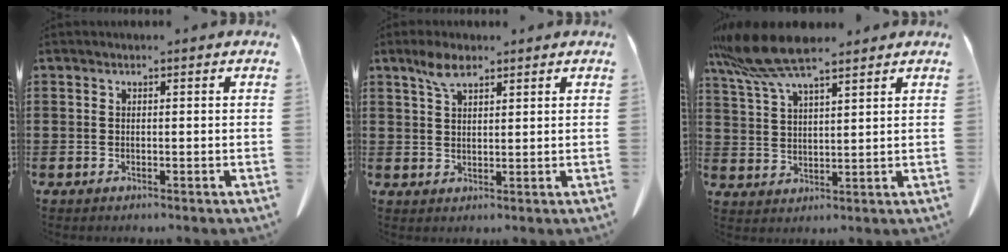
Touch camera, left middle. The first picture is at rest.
{"total": 4.1, "force": [2.6, 1.6, 2.8], "torque": [-0.061, 0.006, 0.047]}
{"total": 9.4, "force": [7.3, 1.5, 5.8], "torque": [-0.147, -0.024, 0.129]}